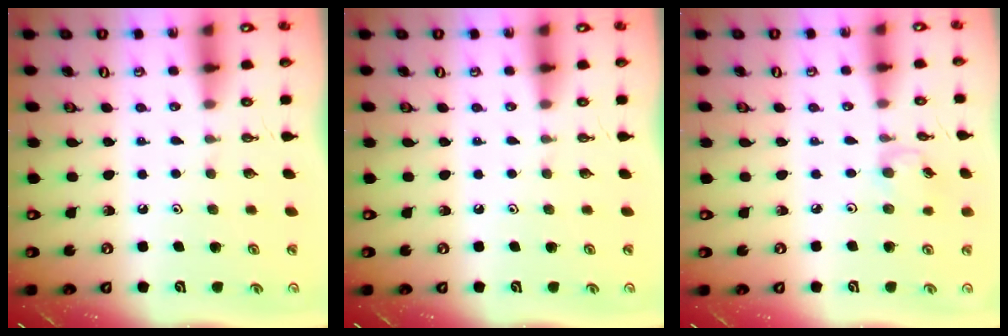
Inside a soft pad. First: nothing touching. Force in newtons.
{"total": 0.0}
{"total": 2.8, "press": 2.8, "slide": 0.4}